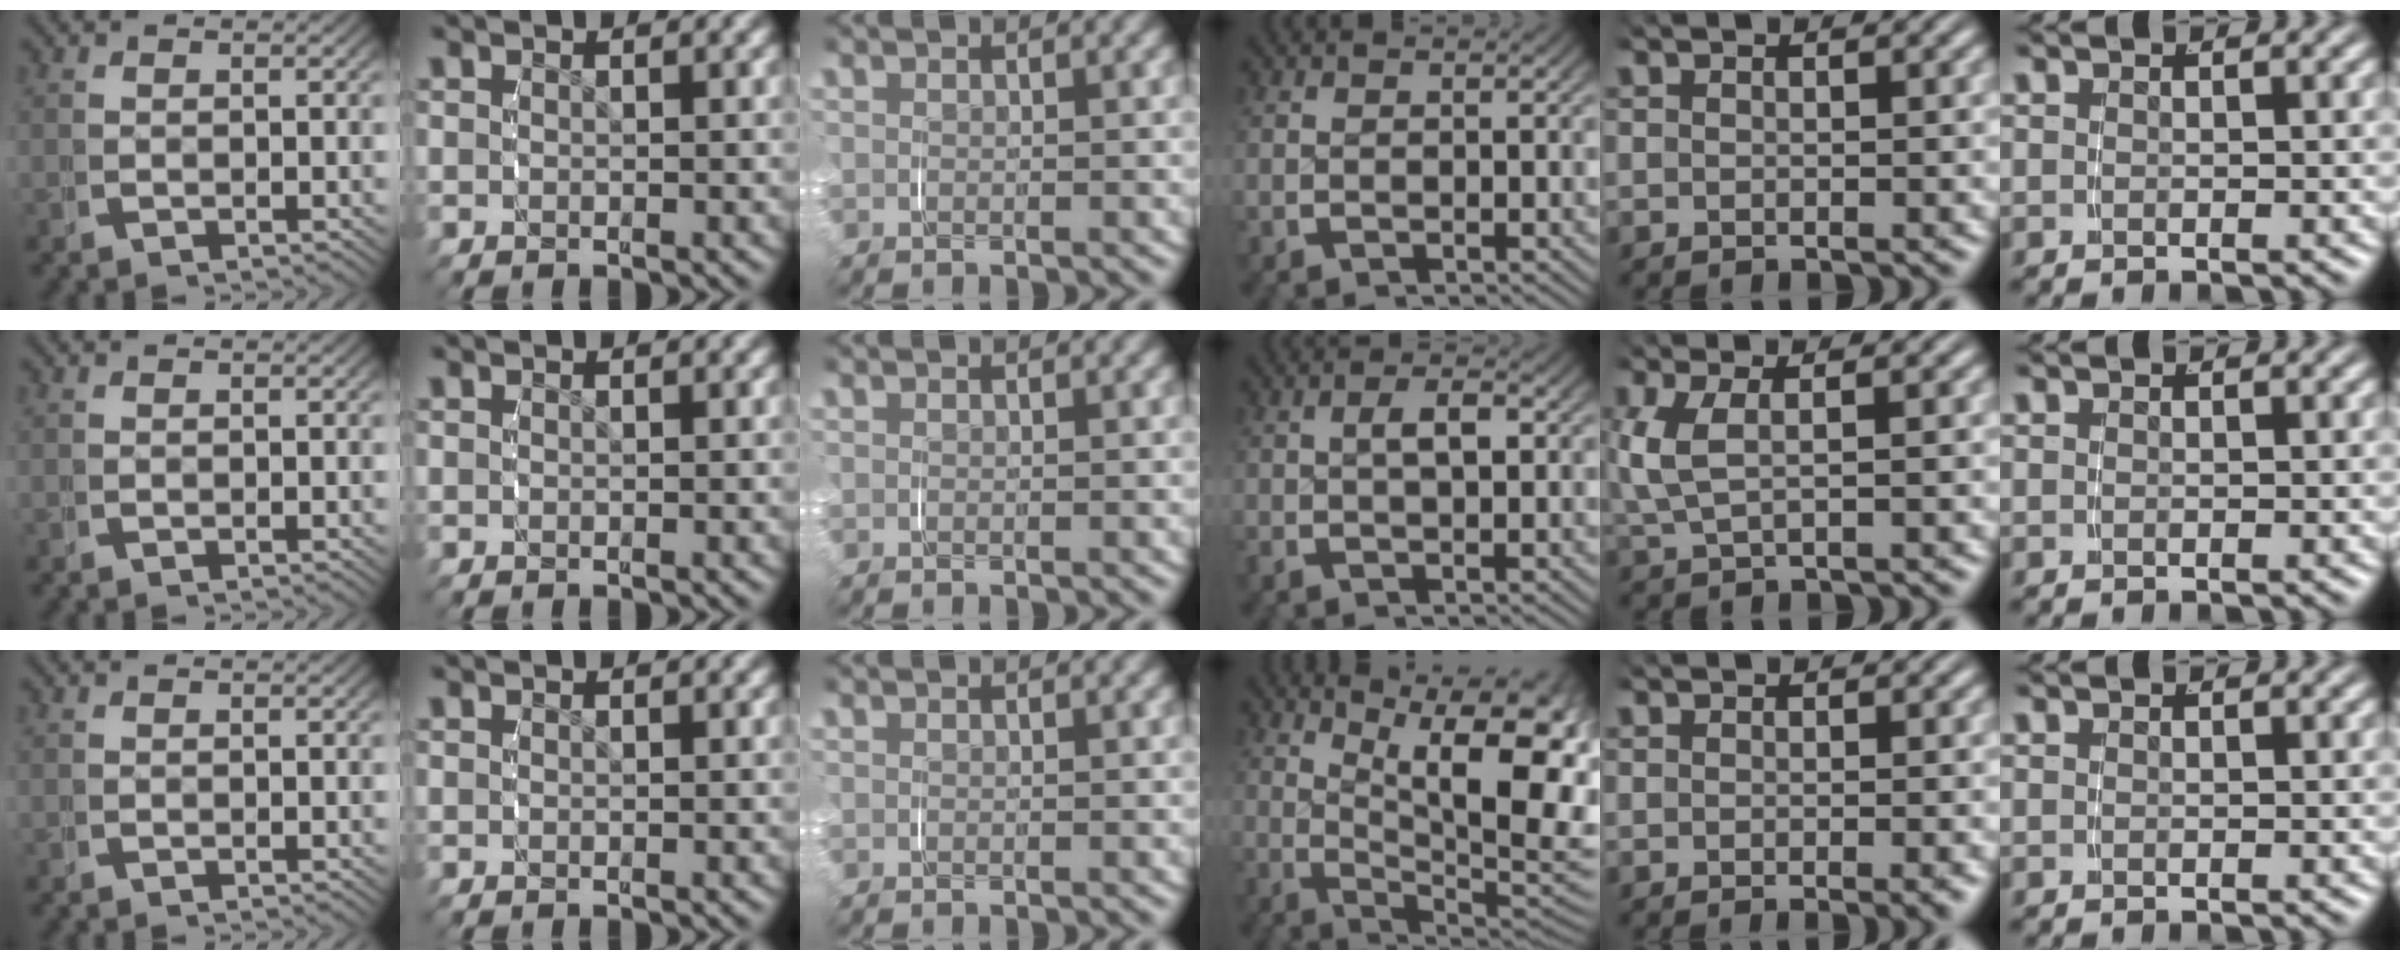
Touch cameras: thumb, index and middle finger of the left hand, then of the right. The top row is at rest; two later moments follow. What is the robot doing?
{"motion": "grasp_and_lifting", "object": "phone"}